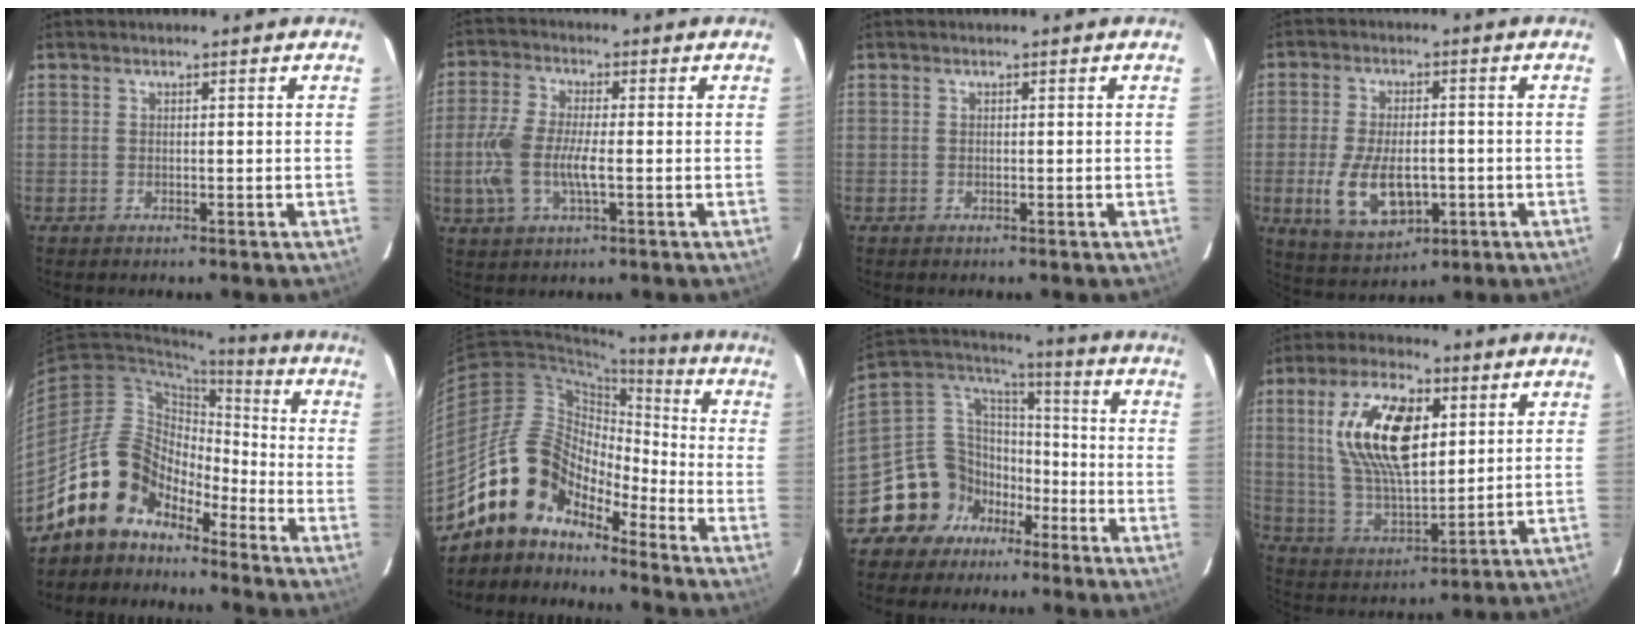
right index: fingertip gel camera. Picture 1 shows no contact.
{"total": 8.9, "force": [-1.8, 3.4, 8.1], "torque": [-0.182, -0.001, -0.036]}
{"total": 0.0}
{"total": 12.0, "force": [-3.0, 6.3, 9.7], "torque": [-0.203, -0.017, -0.039]}
{"total": 12.6, "force": [-10.1, 6.6, 3.5], "torque": [-0.066, 0.035, -0.192]}
{"total": 13.5, "force": [-11.3, 5.9, 4.5], "torque": [-0.080, 0.028, -0.223]}
{"total": 14.1, "force": [-8.6, 10.7, 3.4], "torque": [-0.093, 0.045, -0.153]}
{"total": 17.6, "force": [5.3, 8.1, 14.7], "torque": [-0.285, 0.011, 0.109]}